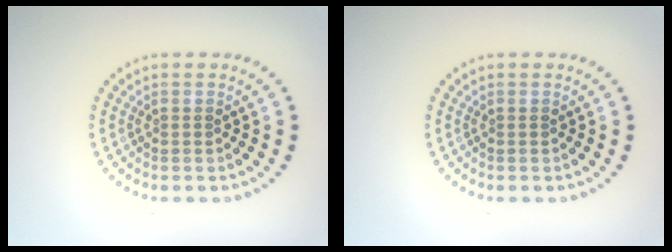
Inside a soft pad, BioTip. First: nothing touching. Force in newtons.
{"total": 0.0}